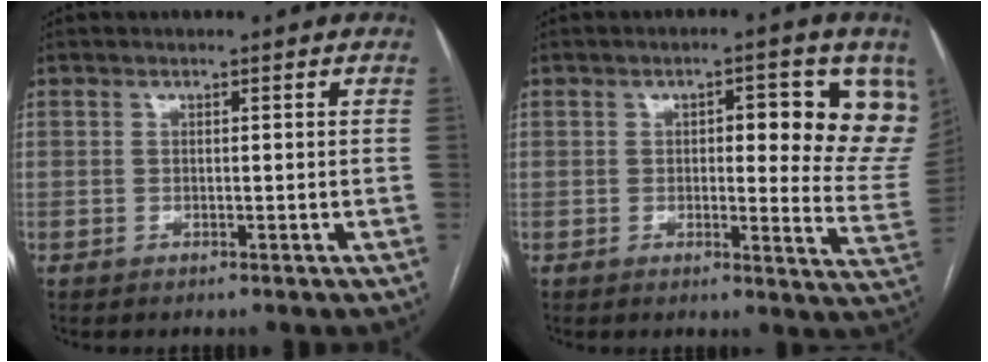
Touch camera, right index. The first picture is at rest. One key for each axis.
{"total": 12.7, "fx": 4.8, "fy": 4.0, "fz": 11.0, "tx": -0.120, "ty": -0.011, "tz": 0.046}